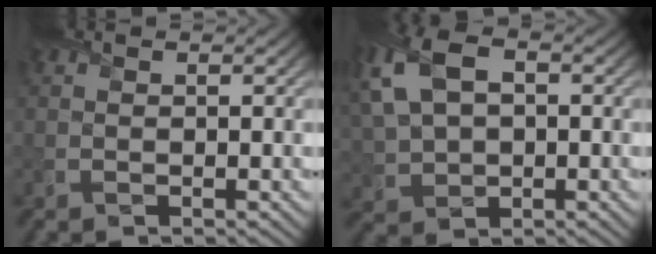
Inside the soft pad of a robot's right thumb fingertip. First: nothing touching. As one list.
[{"total": 11.1, "force": [2.7, 7.2, 8.0], "torque": [-0.214, 0.014, 0.050]}]